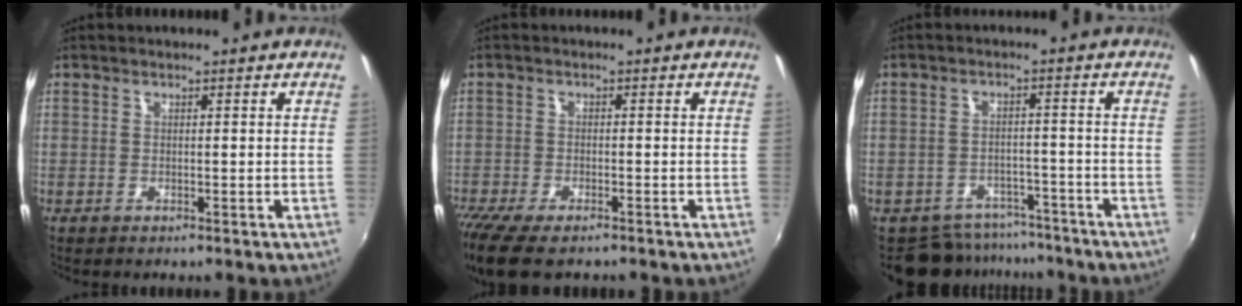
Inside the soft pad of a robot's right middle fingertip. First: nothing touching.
{"total": 10.0, "force": [-7.7, 3.0, 5.6], "torque": [-0.139, -0.045, -0.140]}
{"total": 8.4, "force": [-7.1, 4.3, 0.9], "torque": [-0.021, 0.013, -0.093]}